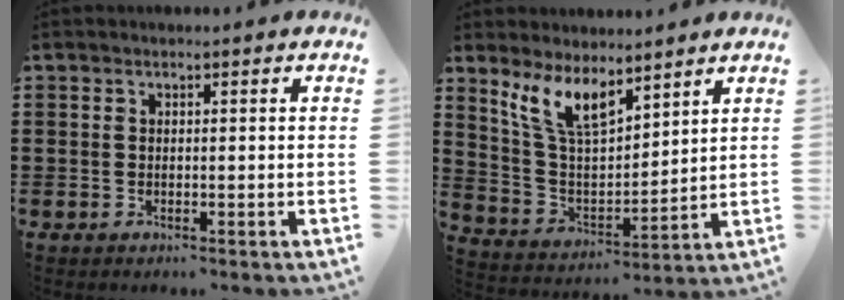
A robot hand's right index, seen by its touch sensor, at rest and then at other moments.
{"total": 8.8, "force": [6.6, 2.7, 5.1], "torque": [-0.121, -0.021, 0.124]}